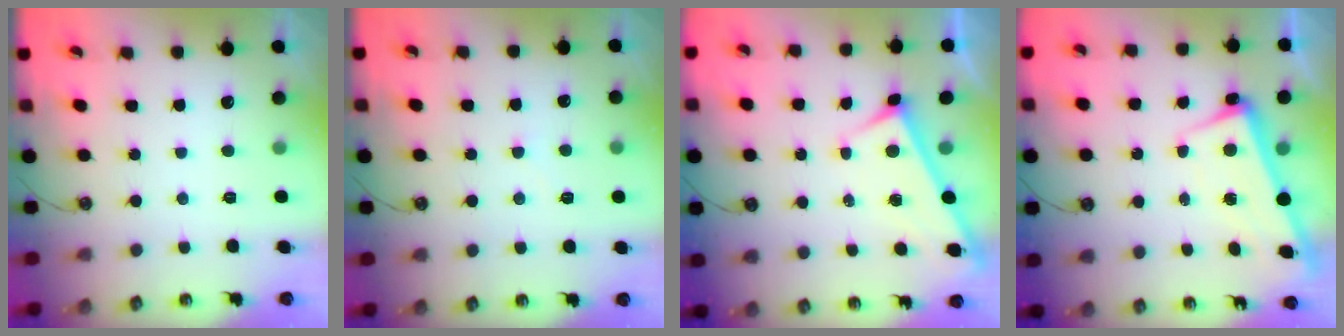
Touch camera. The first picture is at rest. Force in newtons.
{"total": 5.5, "press": 5.5, "slide": 0.3}
{"total": 3.2, "press": 3.2, "slide": 0.3}
{"total": 2.3, "press": 2.2, "slide": 0.8}